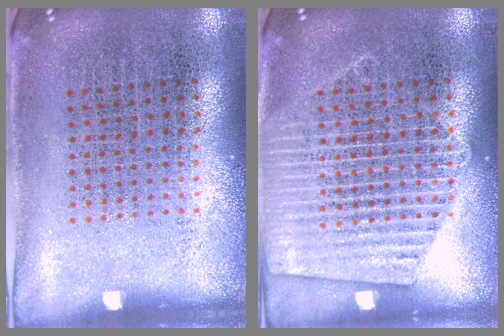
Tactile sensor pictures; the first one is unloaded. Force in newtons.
{"total": 3.1, "press": 3.1, "slide": 0.4}